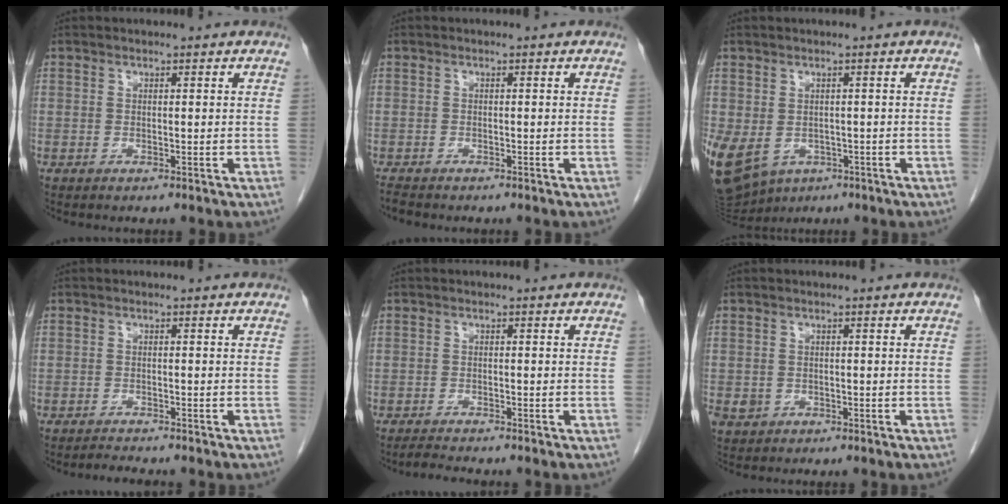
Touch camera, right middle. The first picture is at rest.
{"total": 1.3, "force": [-1.2, 0.2, 0.3], "torque": [-0.014, -0.004, -0.020]}
{"total": 19.8, "force": [-8.6, 14.9, 9.8], "torque": [-0.311, -0.032, -0.118]}
{"total": 1.3, "force": [-1.3, -0.3, 0.2], "torque": [-0.011, -0.008, -0.020]}
{"total": 1.6, "force": [-1.6, -0.4, 0.4], "torque": [-0.019, -0.011, -0.030]}
{"total": 1.6, "force": [-0.5, 1.5, 0.5], "torque": [-0.008, 0.005, 0.000]}